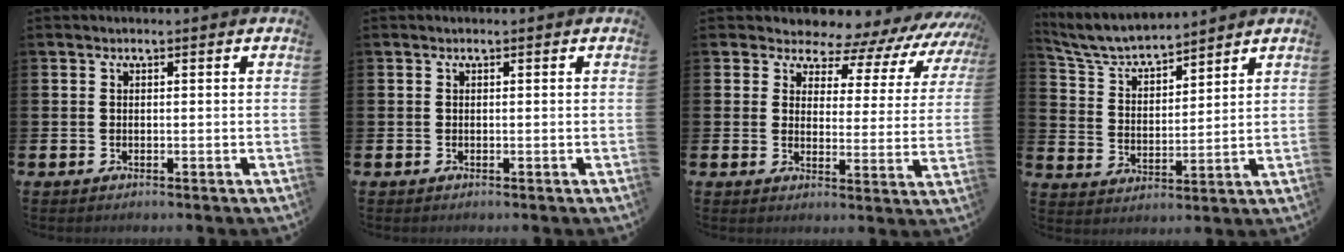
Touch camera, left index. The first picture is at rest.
{"total": 0.0}
{"total": 6.0, "force": [5.3, 2.5, 0.8], "torque": [-0.021, -0.059, 0.082]}
{"total": 6.1, "force": [5.8, 1.0, 1.4], "torque": [-0.051, -0.041, 0.100]}